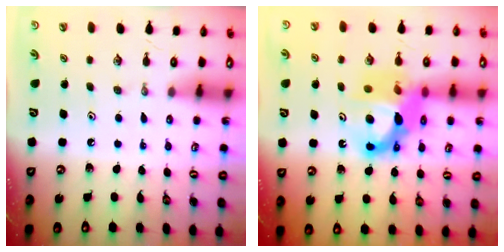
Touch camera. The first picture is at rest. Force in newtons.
{"total": 13.1, "press": 12.9, "slide": 2.4}